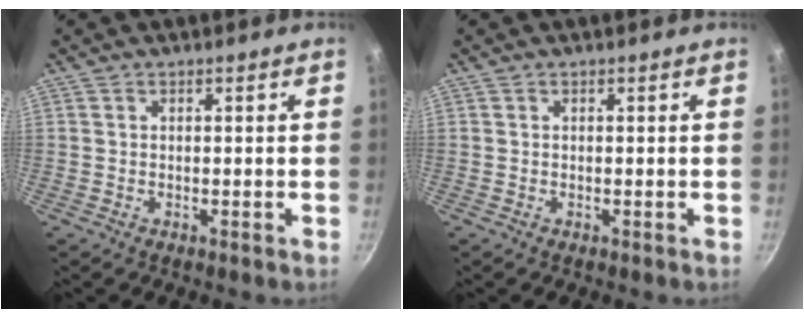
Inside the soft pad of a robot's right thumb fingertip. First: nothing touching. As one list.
[{"total": 0.0}]